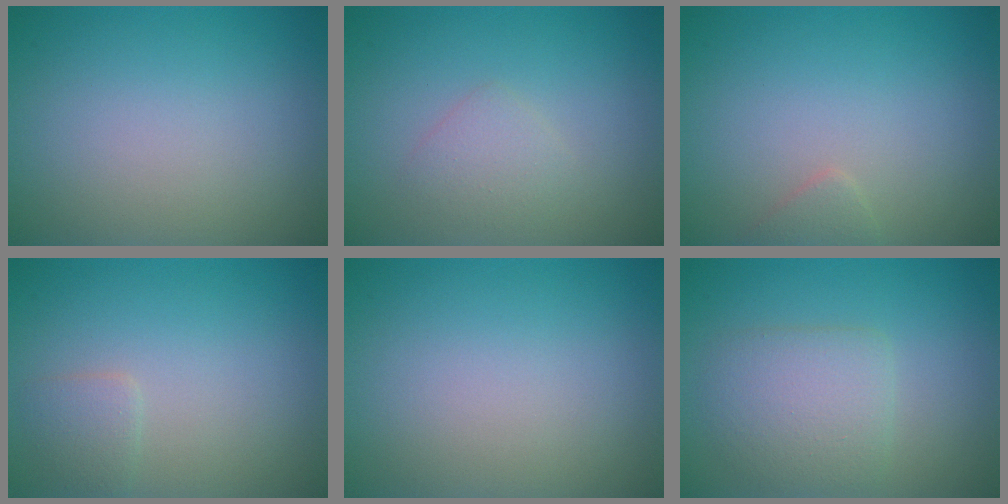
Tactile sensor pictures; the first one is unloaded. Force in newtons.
{"total": 1.6, "press": 1.6, "slide": 0.1}
{"total": 1.0, "press": 1.0, "slide": 0.1}
{"total": 1.3, "press": 1.3, "slide": 0.0}
{"total": 0.0}
{"total": 3.4, "press": 3.4, "slide": 0.1}